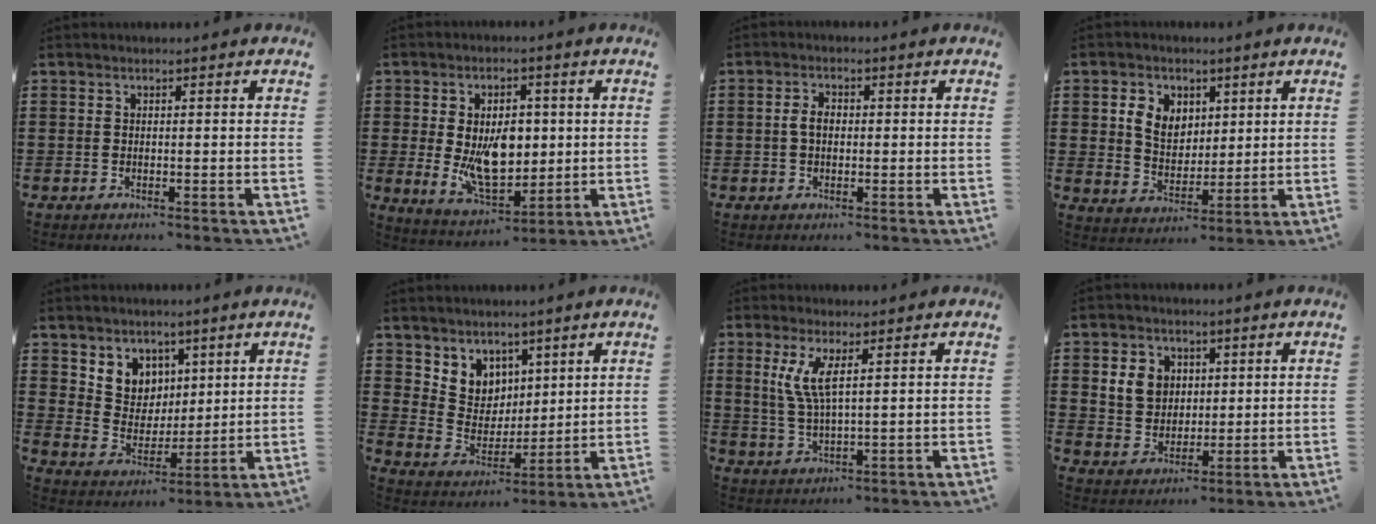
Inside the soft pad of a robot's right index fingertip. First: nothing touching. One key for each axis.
{"total": 9.8, "fx": 0.2, "fy": 5.9, "fz": 7.8, "tx": -0.129, "ty": 0.000, "tz": 0.001}
{"total": 2.2, "fx": 0.0, "fy": 1.4, "fz": 1.7, "tx": -0.035, "ty": 0.007, "tz": -0.001}
{"total": 5.7, "fx": 1.9, "fy": 4.7, "fz": 2.6, "tx": -0.064, "ty": 0.013, "tz": 0.032}
{"total": 6.4, "fx": 4.0, "fy": 5.0, "fz": -0.2, "tx": -0.028, "ty": -0.017, "tz": 0.075}
{"total": 6.4, "fx": 4.2, "fy": 4.8, "fz": -0.4, "tx": -0.034, "ty": -0.020, "tz": 0.083}
{"total": 5.4, "fx": 2.1, "fy": 1.3, "fz": 4.9, "tx": -0.111, "ty": -0.002, "tz": 0.032}
{"total": 5.8, "fx": 1.9, "fy": 5.0, "fz": 2.2, "tx": -0.066, "ty": 0.018, "tz": 0.034}